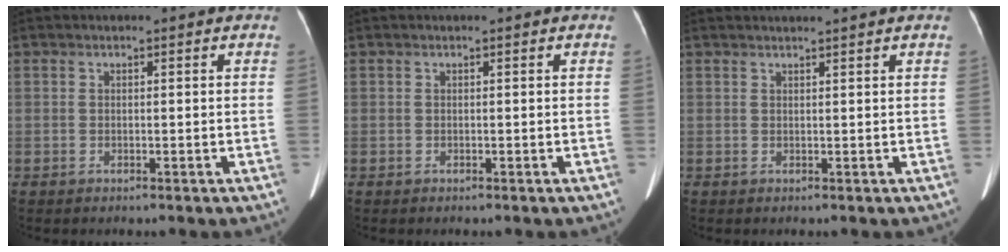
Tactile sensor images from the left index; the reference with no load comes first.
{"total": 0.0}
{"total": 2.7, "force": [2.4, -0.8, 0.9], "torque": [-0.013, 0.015, 0.037]}